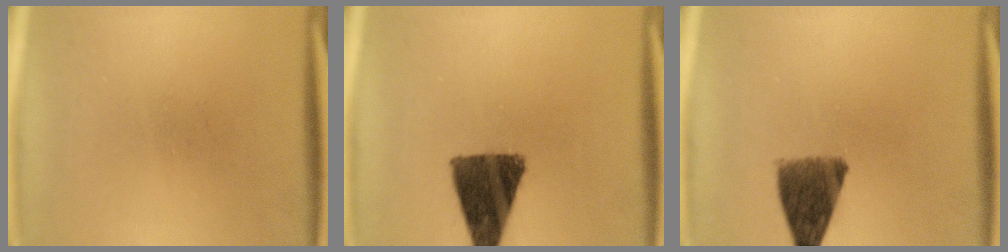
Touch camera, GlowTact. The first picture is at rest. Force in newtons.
{"total": 12.3}
{"total": 8.8}